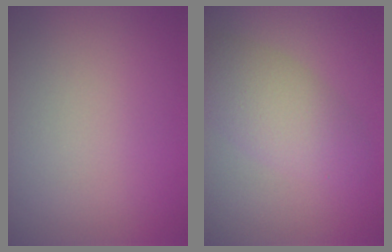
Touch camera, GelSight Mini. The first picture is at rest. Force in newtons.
{"total": 4.3, "press": 4.3, "slide": 0.1}